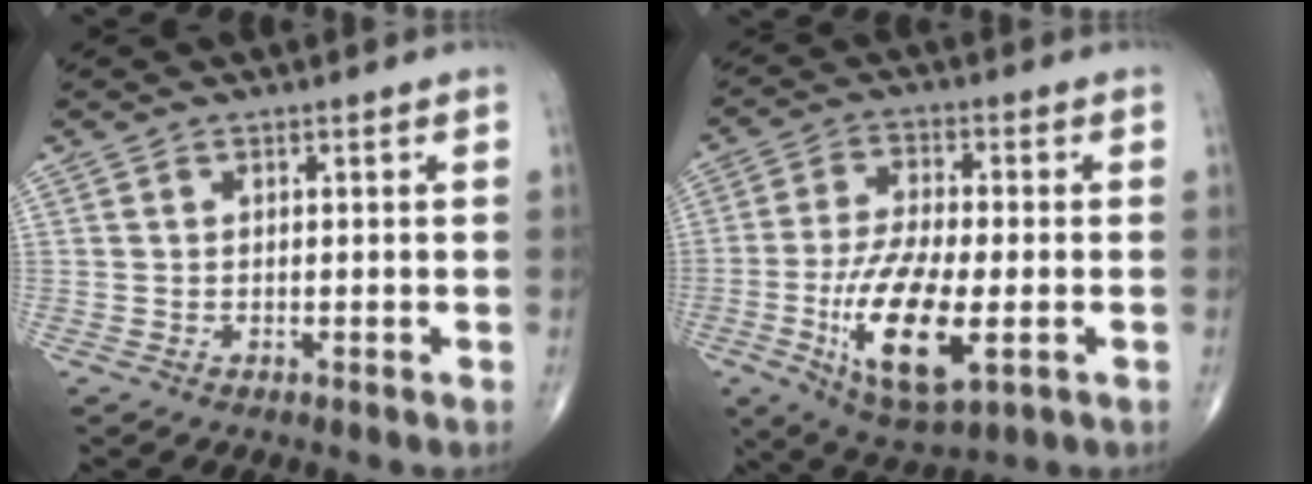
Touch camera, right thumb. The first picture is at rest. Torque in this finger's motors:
{"motor_torque": [2.41, 2.60, 1.52, -0.70, 0.40]}